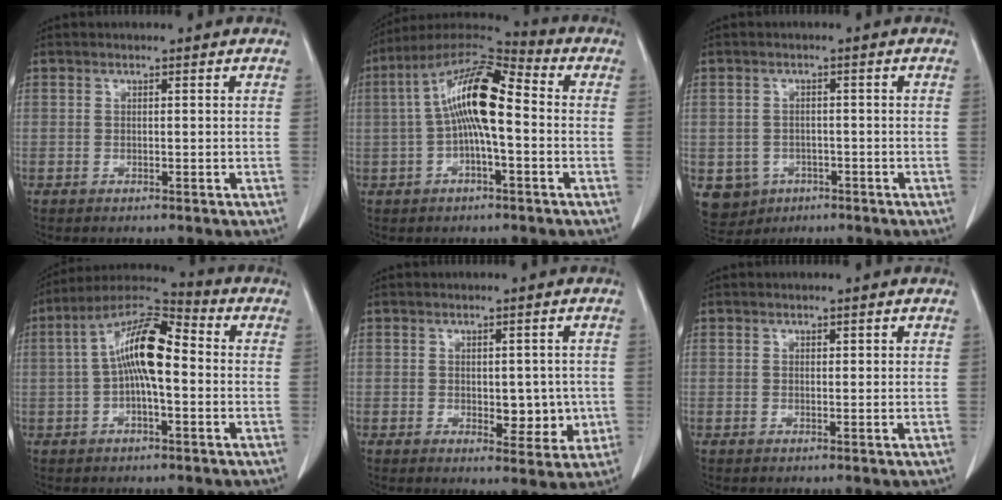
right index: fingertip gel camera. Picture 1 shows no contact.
{"total": 12.5, "force": [0.1, 3.0, 12.1], "torque": [-0.229, 0.037, -0.004]}
{"total": 5.8, "force": [-2.5, 5.1, 1.1], "torque": [-0.018, 0.005, -0.030]}
{"total": 11.5, "force": [0.2, 3.2, 11.1], "torque": [-0.212, 0.037, -0.003]}
{"total": 5.7, "force": [-0.4, 3.1, 4.8], "torque": [-0.051, -0.004, 0.004]}
{"total": 0.8, "force": [0.4, 0.4, 0.5], "torque": [-0.003, 0.000, 0.005]}